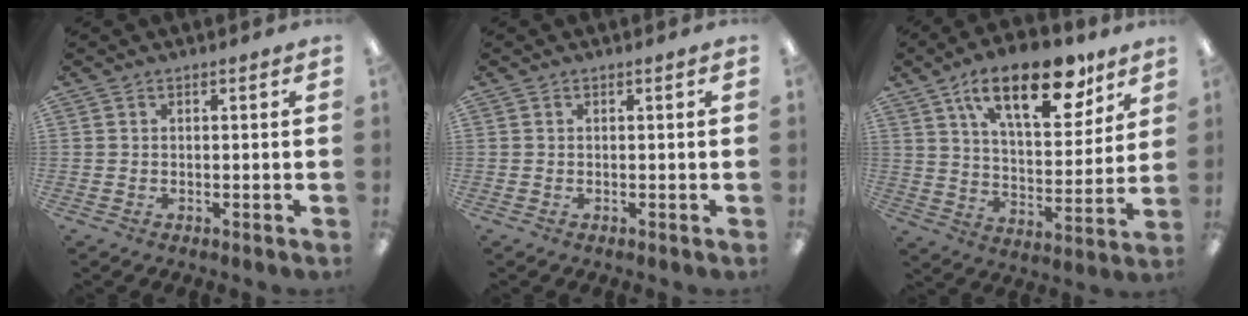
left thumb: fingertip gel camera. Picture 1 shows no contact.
{"total": 0.0}
{"total": 20.7, "force": [12.6, 8.9, 13.8], "torque": [-0.200, -0.064, 0.204]}